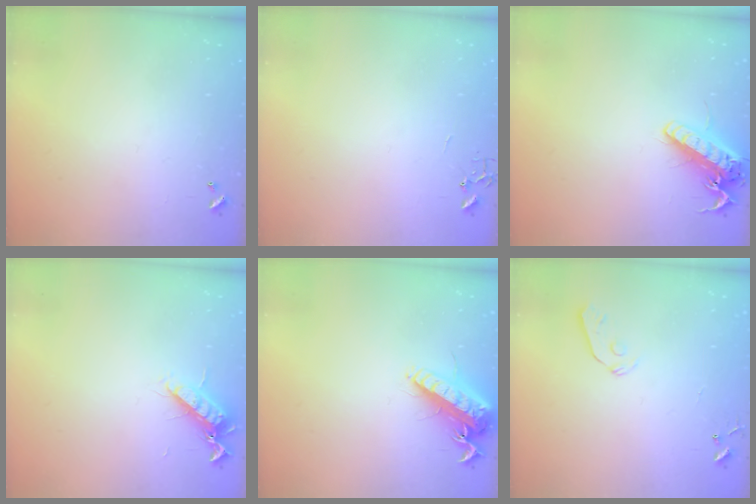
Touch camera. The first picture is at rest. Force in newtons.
{"total": 0.0}
{"total": 15.0, "press": 14.7, "slide": 2.8}
{"total": 11.1, "press": 11.1, "slide": 1.3}
{"total": 15.8, "press": 15.5, "slide": 3.1}
{"total": 5.2, "press": 5.2, "slide": 0.6}